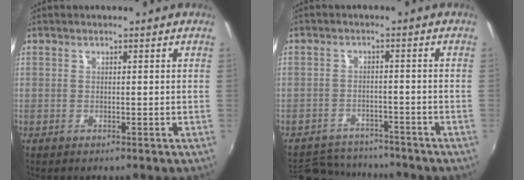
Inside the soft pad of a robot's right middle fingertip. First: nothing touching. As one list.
[{"total": 10.8, "force": [-9.9, 3.4, 2.7], "torque": [-0.072, 0.010, -0.145]}]